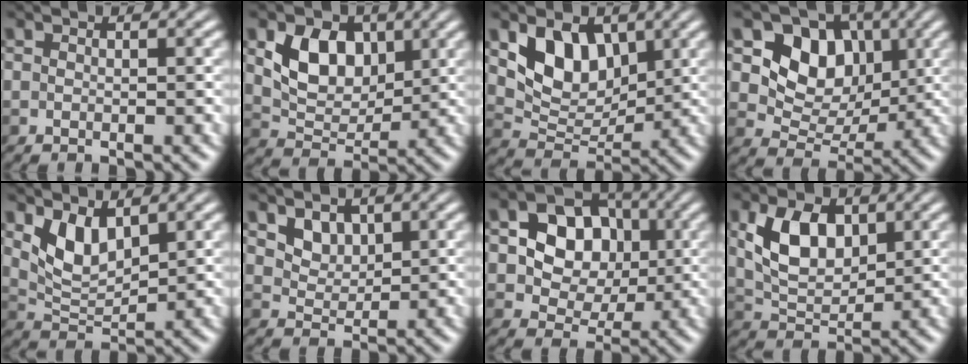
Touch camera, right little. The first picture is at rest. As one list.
[{"total": 5.5, "force": [1.3, 4.0, 3.5], "torque": [-0.068, -0.008, 0.023]}, {"total": 5.3, "force": [1.8, 3.7, 3.3], "torque": [-0.063, -0.018, 0.031]}, {"total": 7.1, "force": [1.8, 5.7, 4.0], "torque": [-0.059, -0.009, 0.023]}, {"total": 3.7, "force": [1.5, 2.0, 2.7], "torque": [-0.058, -0.013, 0.029]}, {"total": 2.5, "force": [1.2, 1.8, 1.2], "torque": [-0.030, -0.018, 0.028]}, {"total": 7.2, "force": [0.4, 5.5, 4.6], "torque": [-0.078, 0.008, -0.007]}, {"total": 5.5, "force": [1.1, 3.4, 4.2], "torque": [-0.085, -0.003, 0.024]}]